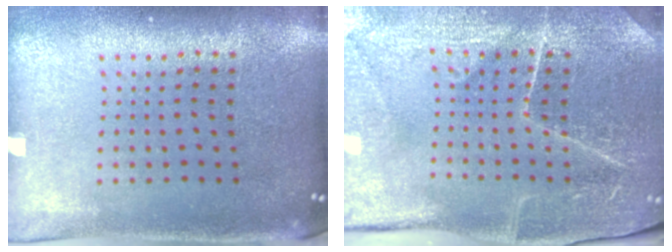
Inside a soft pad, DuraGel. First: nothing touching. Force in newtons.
{"total": 4.0, "press": 3.9, "slide": 0.3}